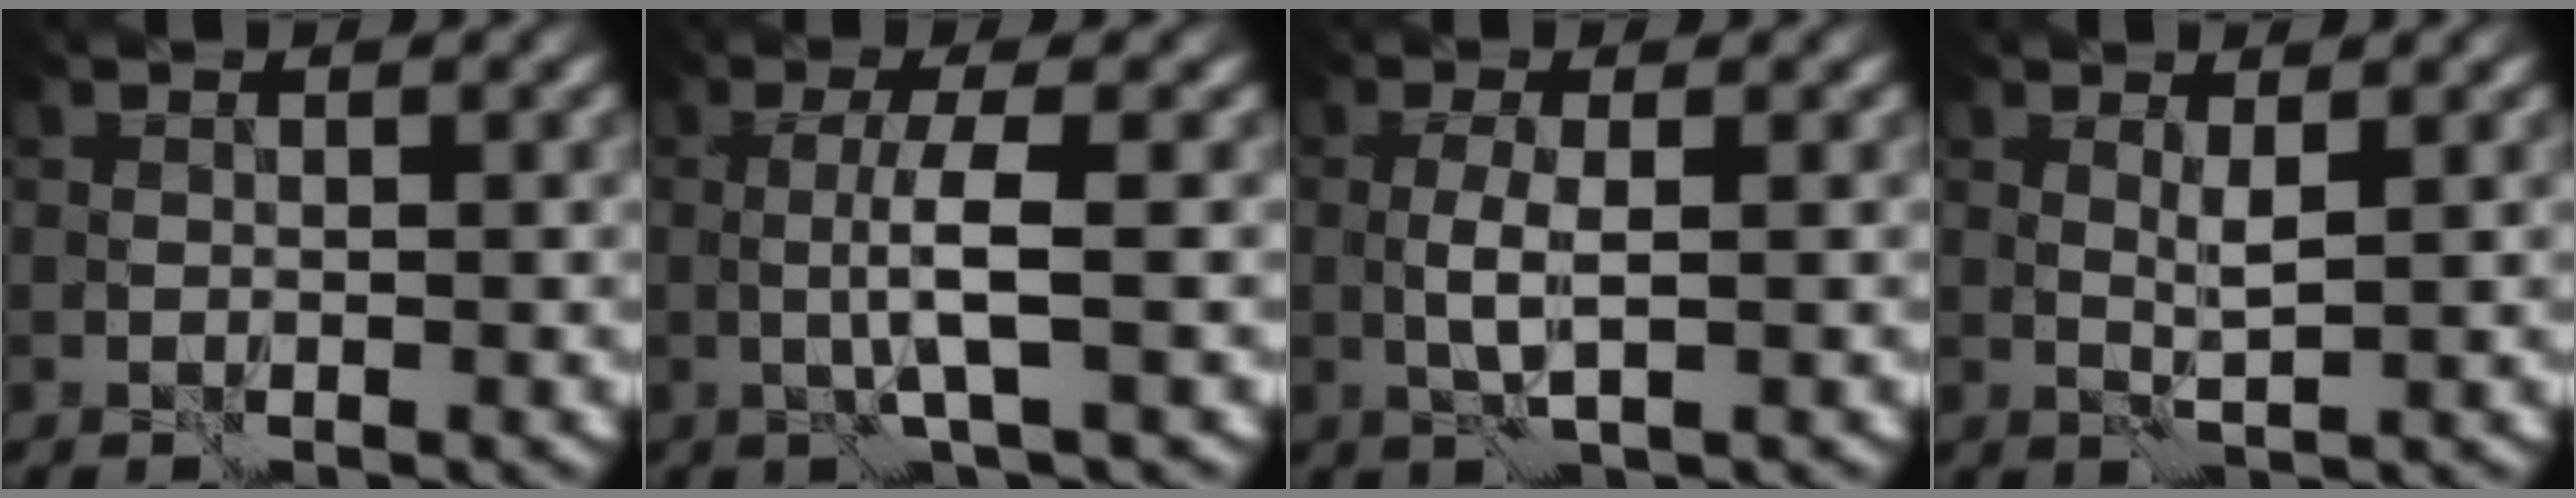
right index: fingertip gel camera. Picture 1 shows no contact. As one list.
[{"total": 3.3, "force": [0.2, 0.1, 3.3], "torque": [-0.062, -0.004, 0.000]}, {"total": 2.1, "force": [0.2, 0.2, 2.1], "torque": [-0.044, 0.000, 0.003]}, {"total": 1.3, "force": [0.9, -0.2, 0.9], "torque": [-0.020, -0.005, 0.017]}]